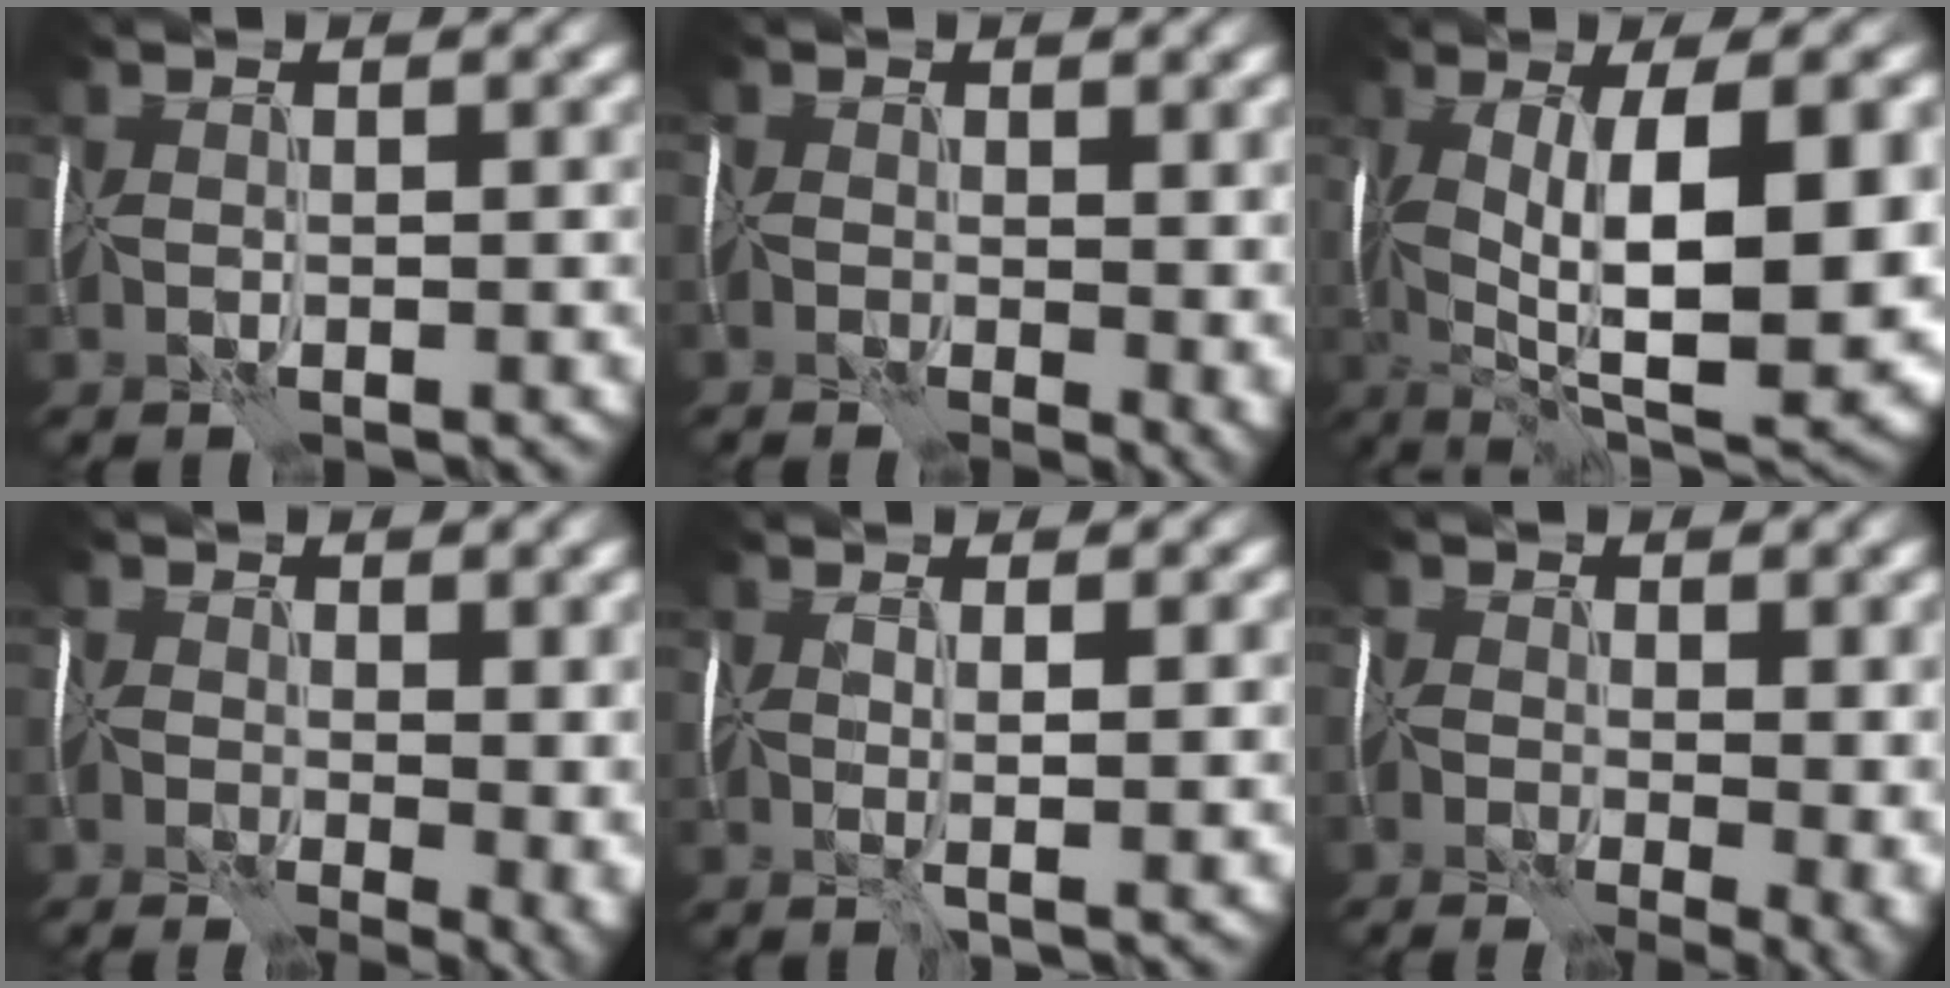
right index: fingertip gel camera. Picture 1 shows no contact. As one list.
[{"total": 6.6, "force": [-0.8, 3.5, 5.5], "torque": [-0.074, -0.003, 0.000]}, {"total": 15.2, "force": [-0.3, 5.5, 14.2], "torque": [-0.219, 0.004, 0.006]}, {"total": 10.5, "force": [-1.8, 5.9, 8.6], "torque": [-0.124, -0.003, -0.003]}, {"total": 1.9, "force": [0.5, 0.2, 1.8], "torque": [-0.033, 0.001, 0.008]}, {"total": 11.1, "force": [-2.8, 6.0, 8.9], "torque": [-0.130, -0.004, -0.022]}]